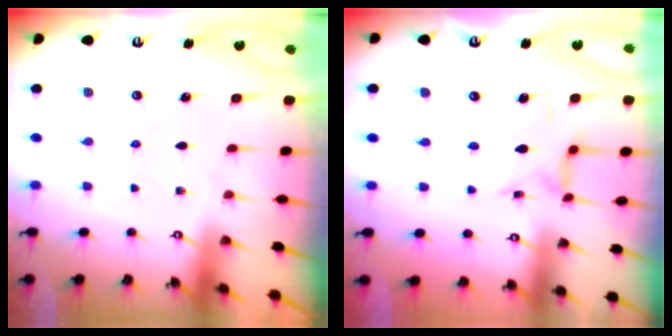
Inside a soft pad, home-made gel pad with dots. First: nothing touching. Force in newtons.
{"total": 6.4, "press": 6.3, "slide": 0.5}